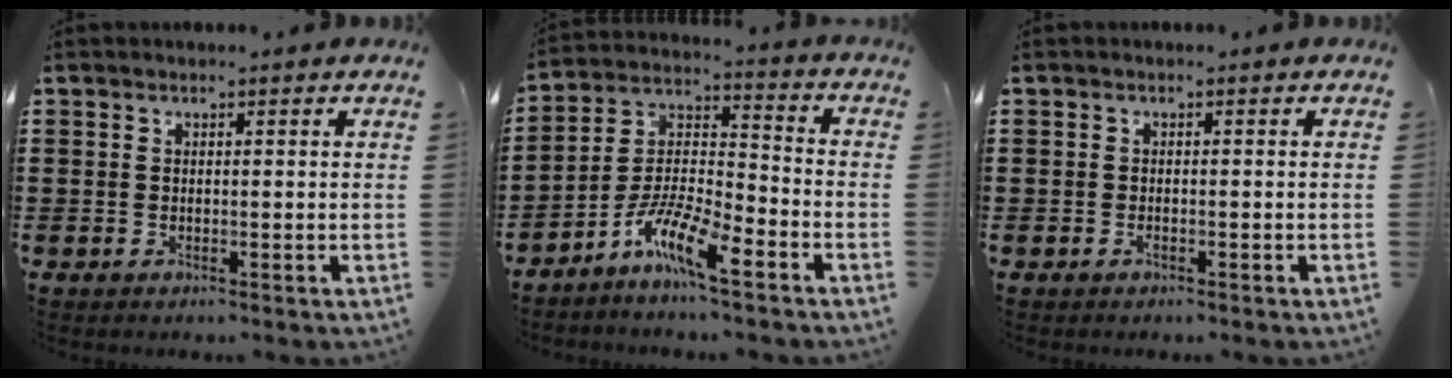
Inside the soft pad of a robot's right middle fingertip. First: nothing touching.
{"total": 9.0, "force": [-6.6, 1.7, 5.9], "torque": [-0.134, -0.011, -0.133]}
{"total": 0.8, "force": [-0.6, 0.3, 0.5], "torque": [-0.012, -0.003, -0.011]}